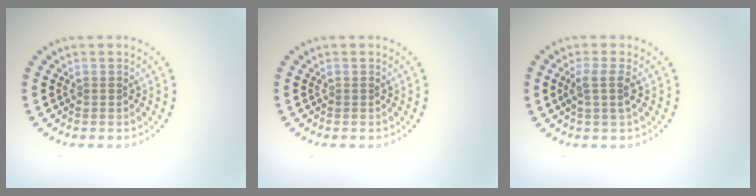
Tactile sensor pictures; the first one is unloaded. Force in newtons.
{"total": 0.0}
{"total": 1.9, "press": 1.5, "slide": 1.1}